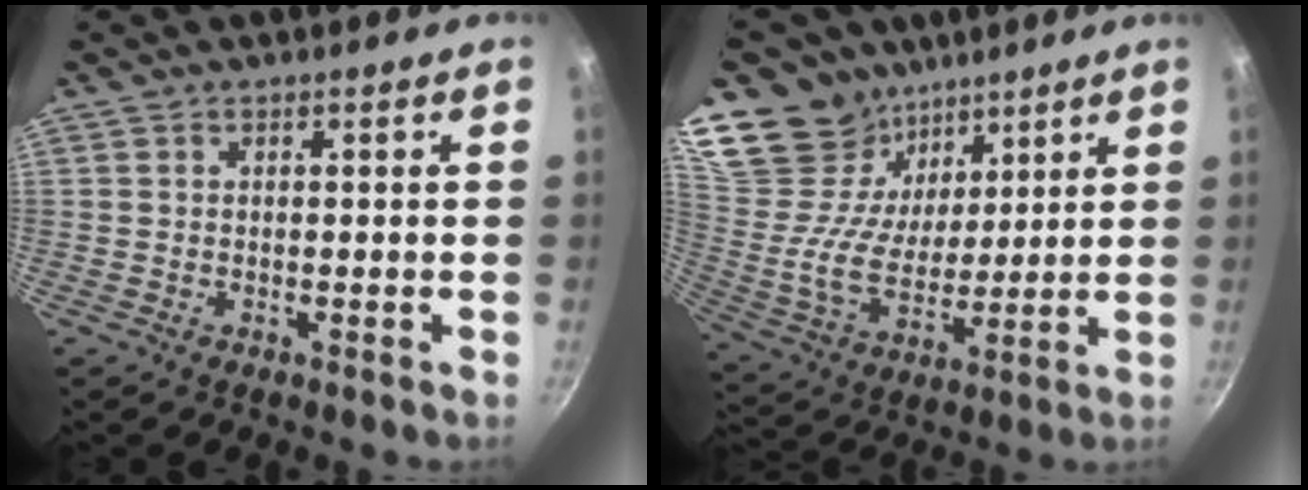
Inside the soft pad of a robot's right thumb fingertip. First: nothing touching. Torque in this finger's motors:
{"motor_torque": [-2.08, 2.34, 1.18, 1.29, 0.41]}